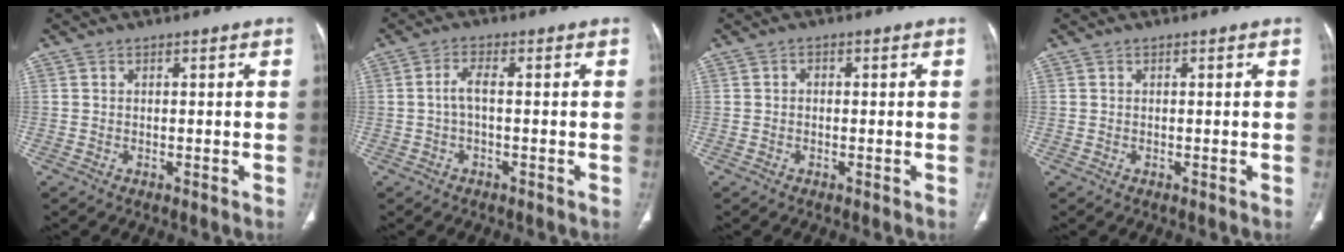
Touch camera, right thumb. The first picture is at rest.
{"total": 2.7, "force": [-0.2, 0.8, 2.6], "torque": [-0.058, 0.009, -0.006]}
{"total": 0.8, "force": [-0.1, 0.6, 0.5], "torque": [-0.003, 0.000, -0.006]}
{"total": 0.0}